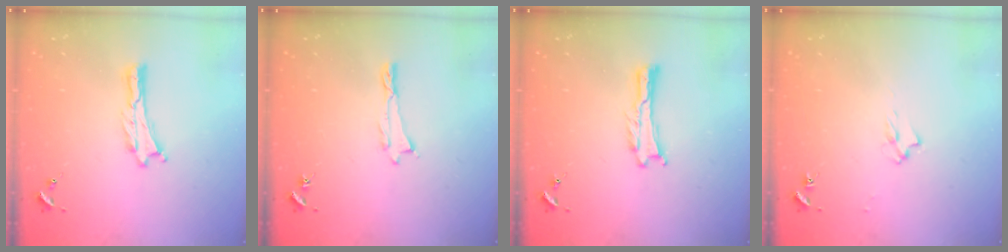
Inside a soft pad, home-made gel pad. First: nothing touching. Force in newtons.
{"total": 0.0}
{"total": 0.0}
{"total": 2.0, "press": 2.0, "slide": 0.3}